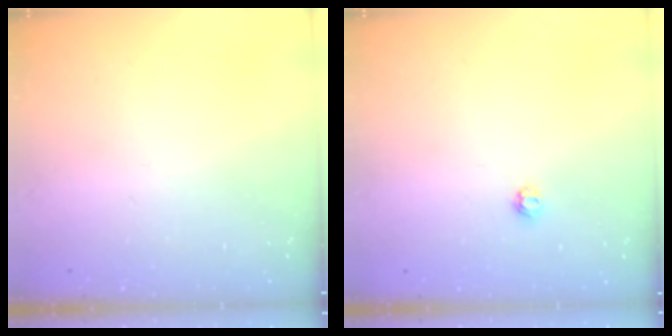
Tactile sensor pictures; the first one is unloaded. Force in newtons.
{"total": 2.9, "press": 2.9, "slide": 0.4}